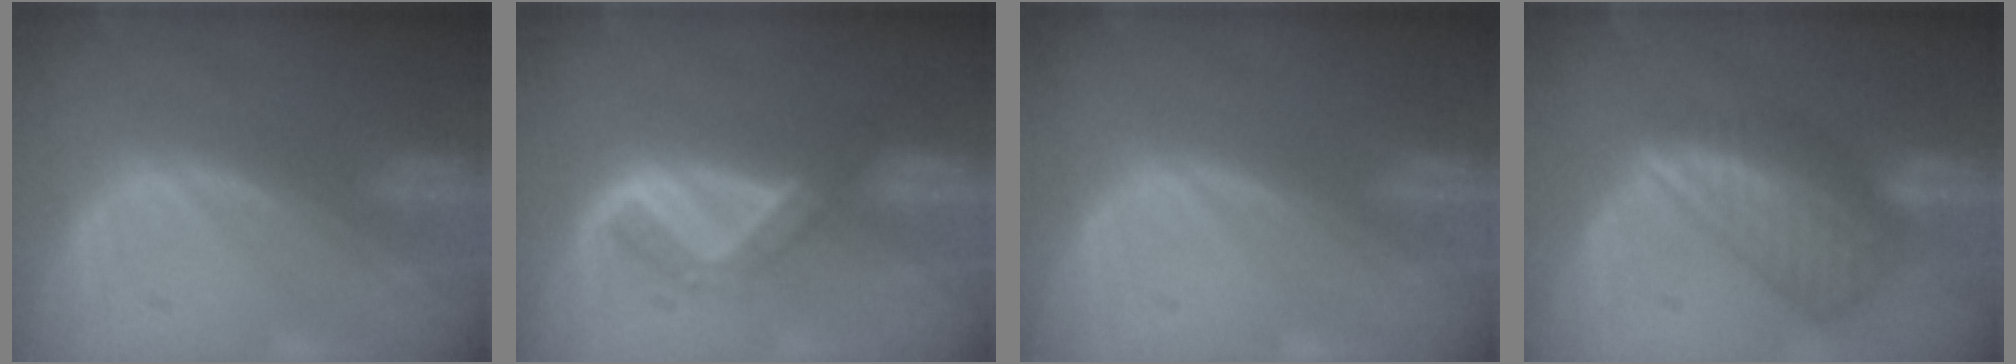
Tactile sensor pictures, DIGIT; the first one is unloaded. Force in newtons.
{"total": 5.3, "press": 4.4, "slide": 3.0}
{"total": 0.0}
{"total": 8.7, "press": 7.6, "slide": 4.2}